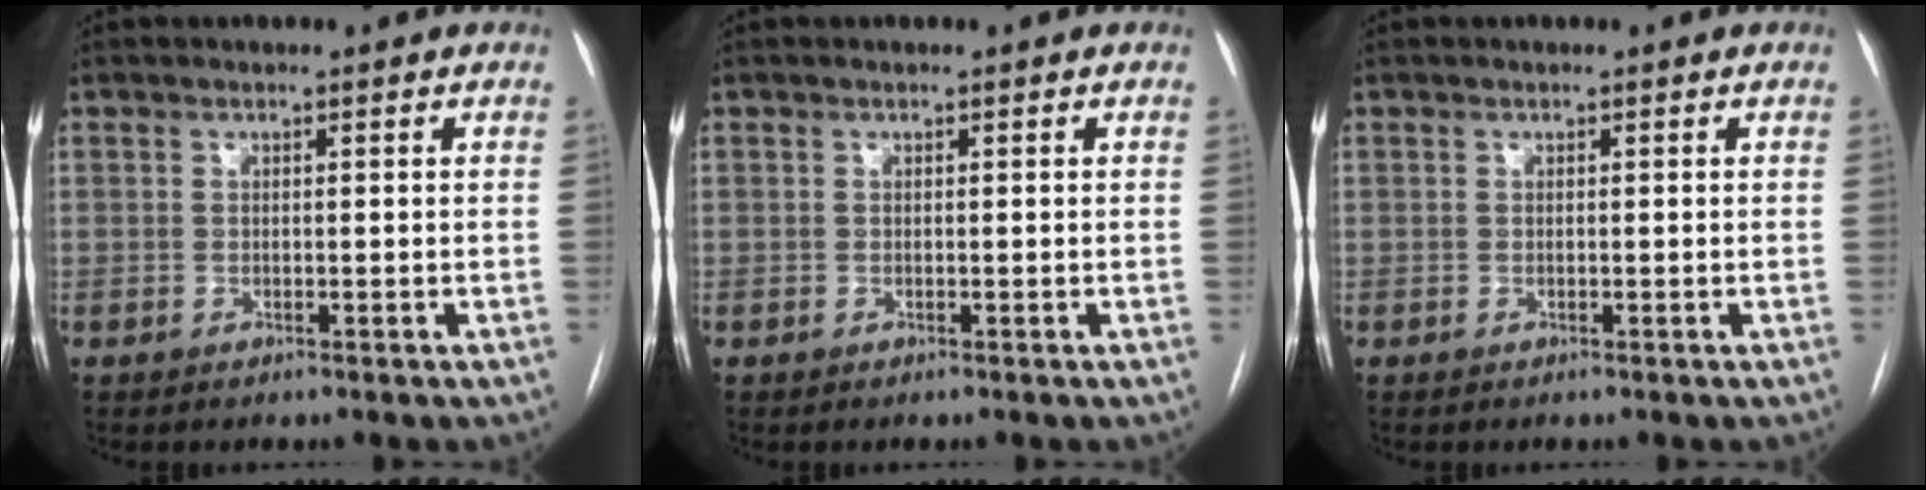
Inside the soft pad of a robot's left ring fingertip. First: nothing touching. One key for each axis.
{"total": 0.0}
{"total": 0.0}